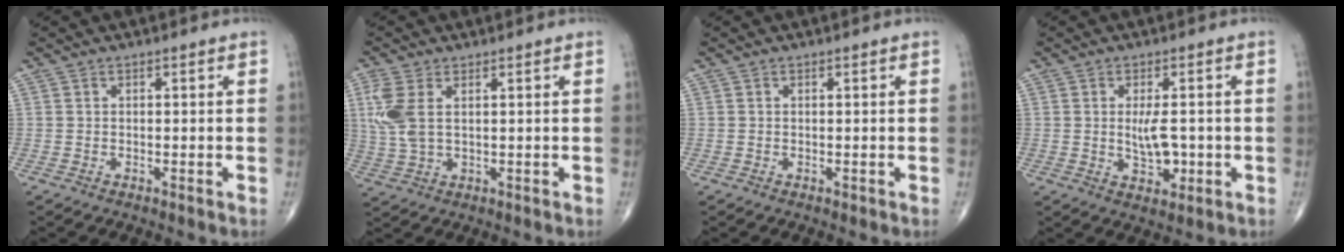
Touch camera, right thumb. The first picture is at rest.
{"total": 6.6, "force": [1.6, 3.5, 5.3], "torque": [-0.142, 0.005, 0.038]}
{"total": 0.0}
{"total": 5.3, "force": [-0.2, 2.7, 4.6], "torque": [-0.065, -0.004, 0.002]}